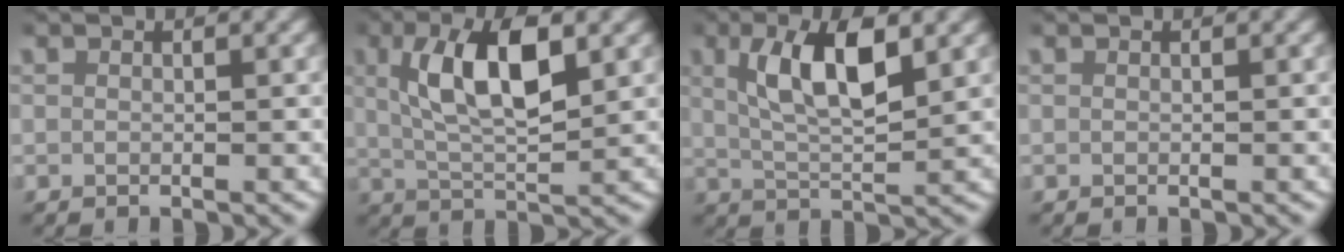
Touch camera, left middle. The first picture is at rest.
{"total": 7.0, "force": [1.9, 2.7, 6.2], "torque": [-0.112, 0.005, 0.033]}
{"total": 6.2, "force": [2.0, 2.2, 5.4], "torque": [-0.099, 0.002, 0.036]}
{"total": 0.0}